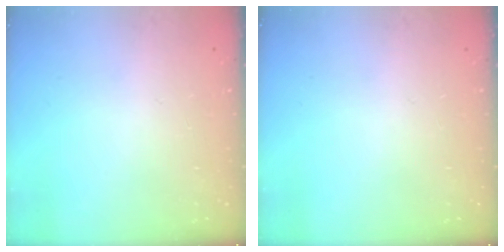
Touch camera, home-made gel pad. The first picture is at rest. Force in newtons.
{"total": 0.0}